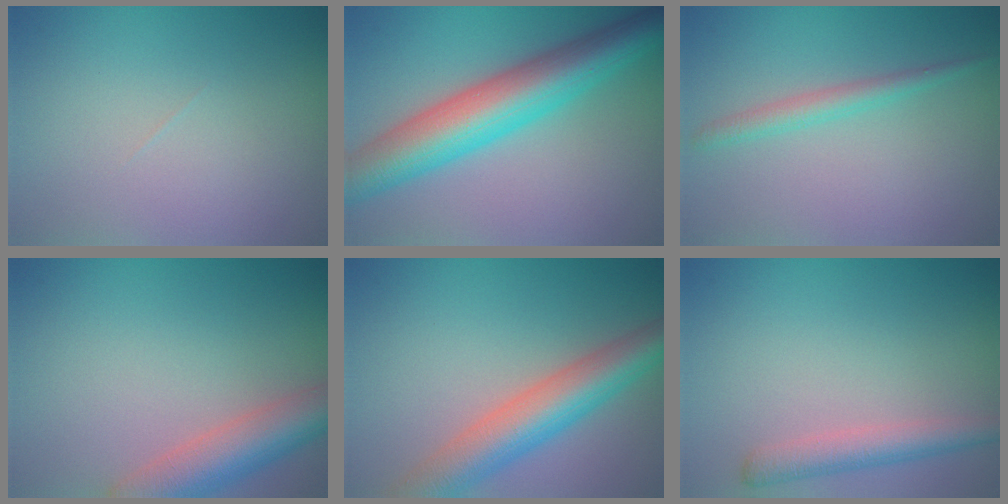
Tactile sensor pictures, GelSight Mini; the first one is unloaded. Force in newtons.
{"total": 8.6, "press": 8.6, "slide": 0.2}
{"total": 1.8, "press": 1.8, "slide": 0.1}
{"total": 5.8, "press": 5.8, "slide": 0.5}
{"total": 7.1, "press": 7.1, "slide": 0.5}
{"total": 3.0, "press": 3.0, "slide": 0.2}